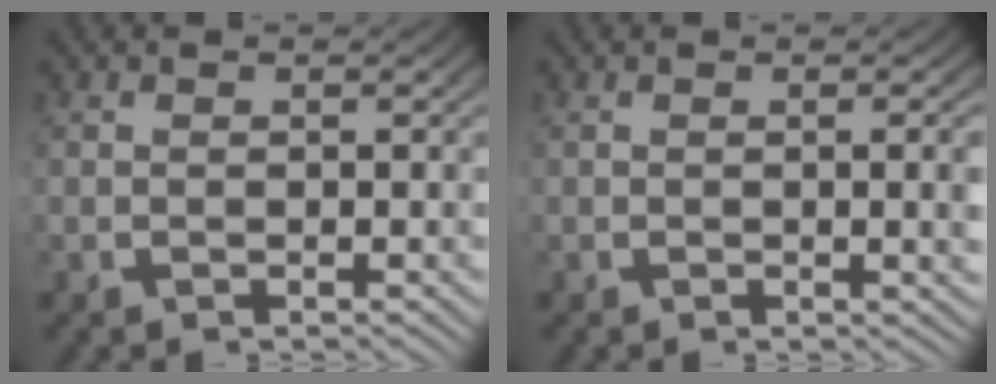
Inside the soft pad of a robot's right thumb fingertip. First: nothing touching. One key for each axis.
{"total": 1.7, "fx": 0.1, "fy": 0.2, "fz": 1.6, "tx": -0.017, "ty": 0.001, "tz": 0.001}